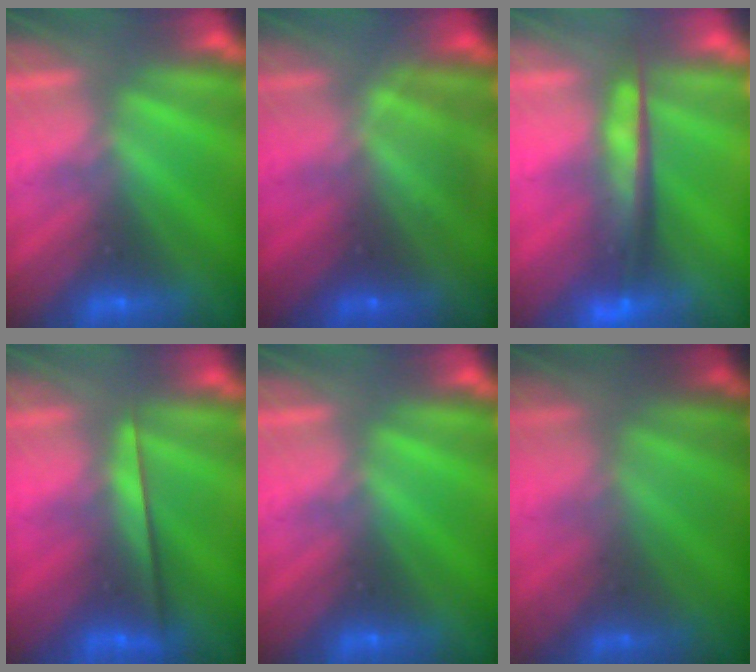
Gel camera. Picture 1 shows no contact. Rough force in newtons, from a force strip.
{"total": 1.7}
{"total": 7.8}
{"total": 2.3}
{"total": 0.0}
{"total": 1.8}